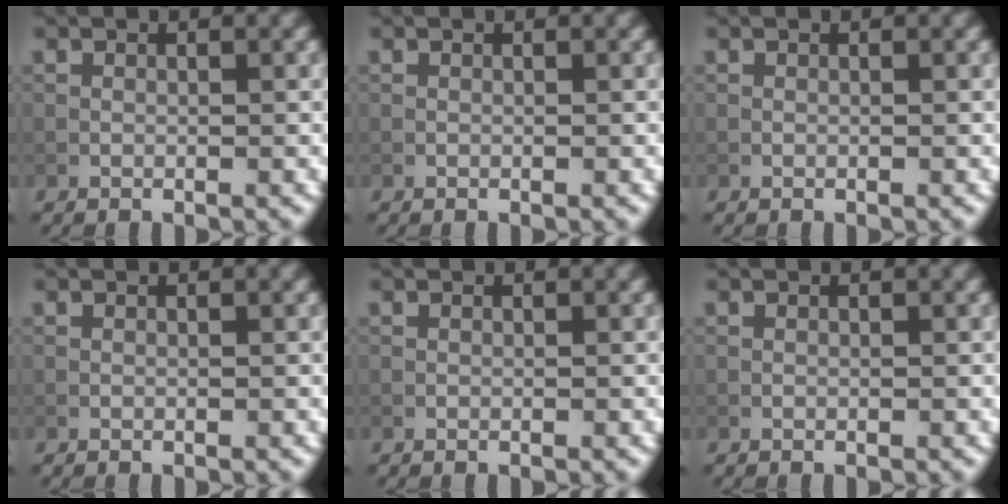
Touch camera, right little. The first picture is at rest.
{"total": 0.0}
{"total": 0.0}
{"total": 0.0}
{"total": 0.0}
{"total": 0.0}